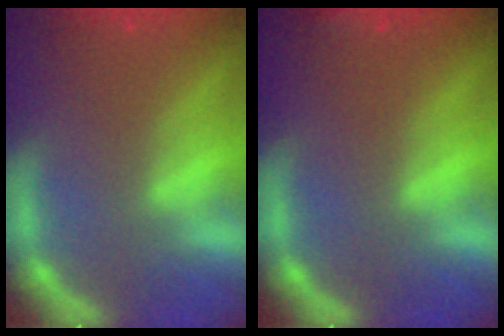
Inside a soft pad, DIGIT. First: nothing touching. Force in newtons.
{"total": 0.9}